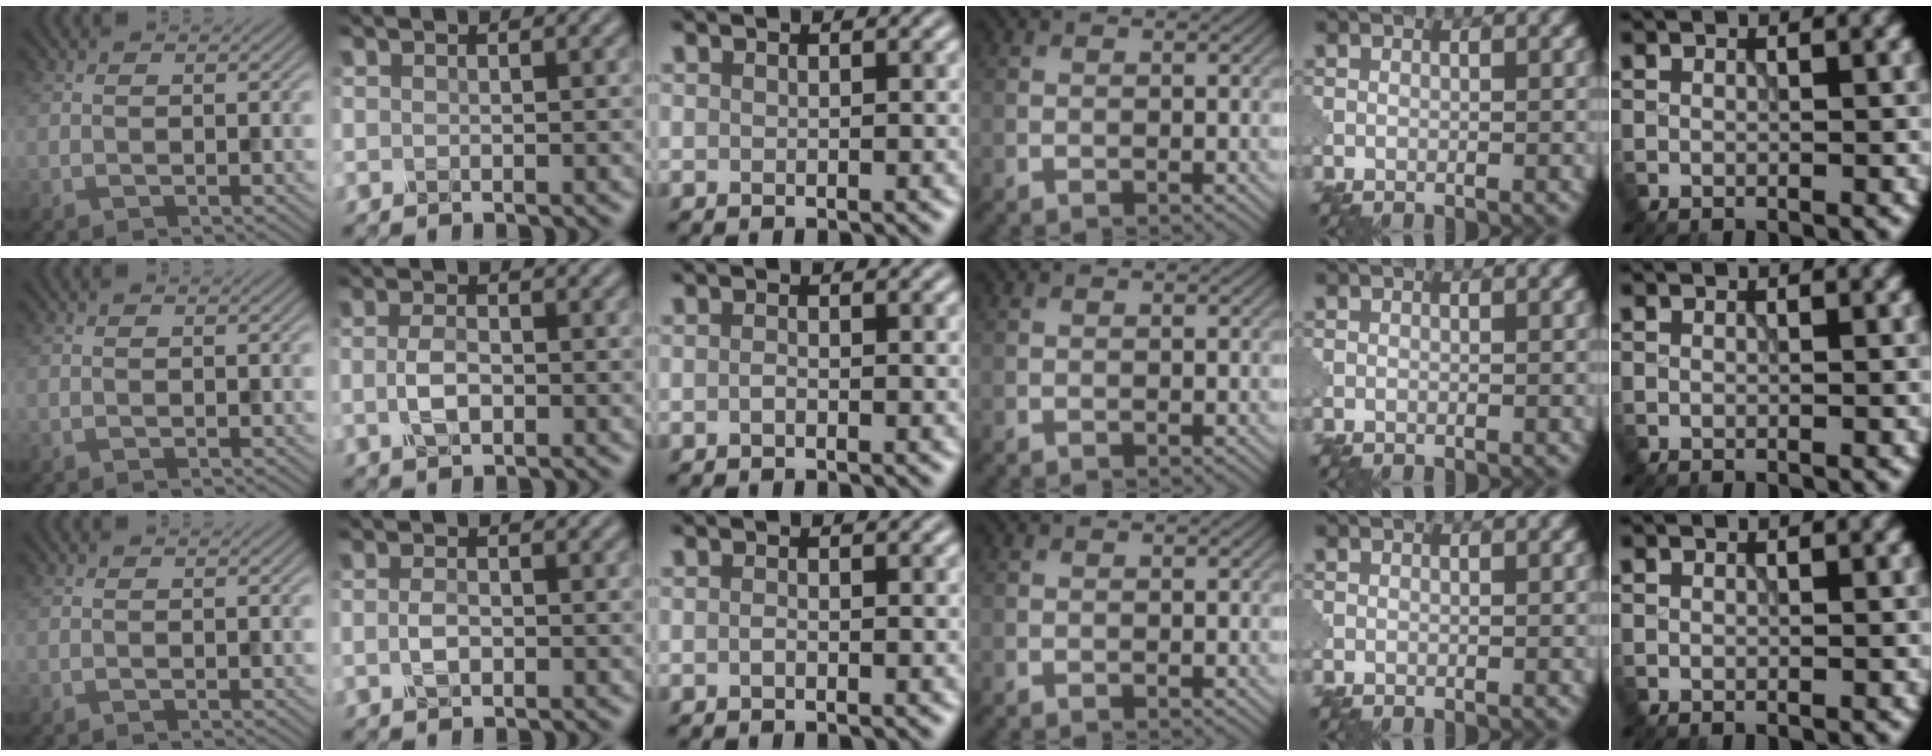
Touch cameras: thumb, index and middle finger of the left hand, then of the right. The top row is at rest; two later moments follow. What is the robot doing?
{"motion": "close", "object": "eyeshadow palette"}